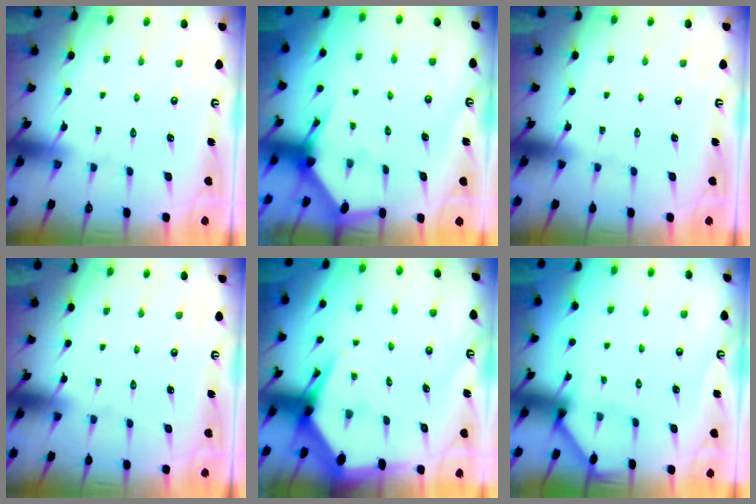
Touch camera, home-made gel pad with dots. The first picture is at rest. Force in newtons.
{"total": 3.2, "press": 3.2, "slide": 0.3}
{"total": 0.0}
{"total": 0.0}
{"total": 5.3, "press": 5.3, "slide": 0.7}
{"total": 2.2, "press": 2.2, "slide": 0.3}